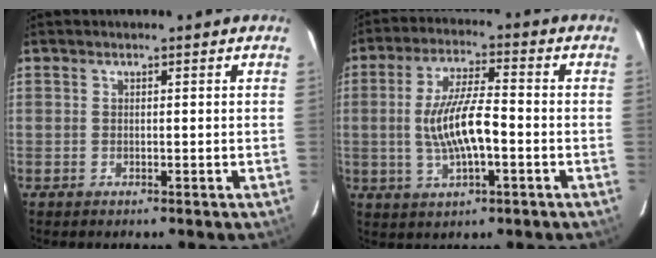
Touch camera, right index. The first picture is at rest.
{"total": 10.2, "force": [-1.8, 2.7, 9.7], "torque": [-0.189, 0.001, -0.029]}